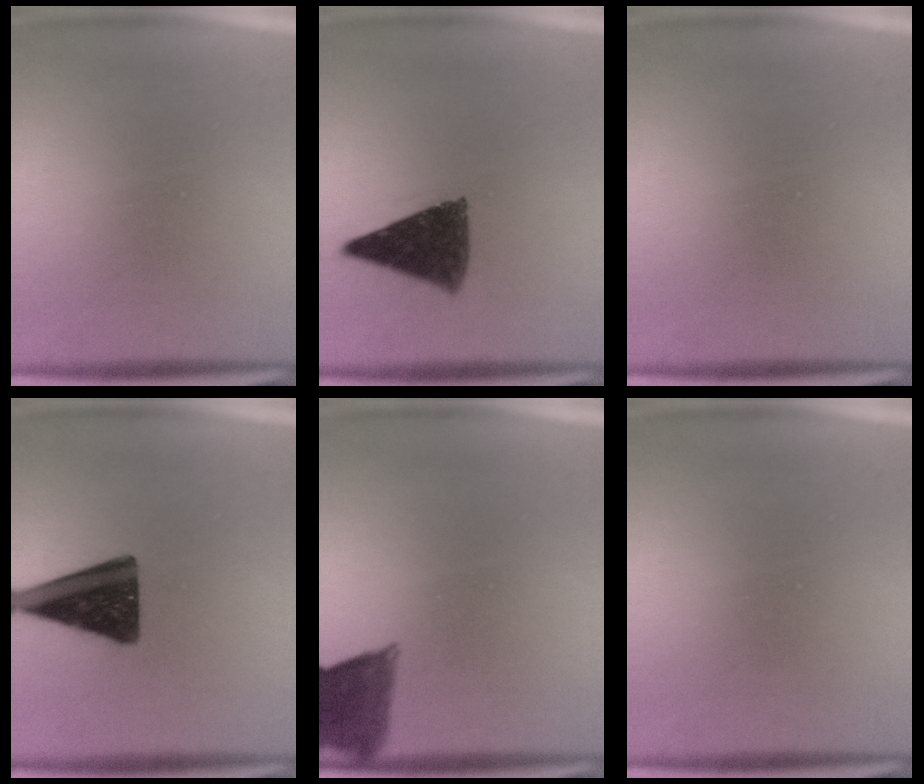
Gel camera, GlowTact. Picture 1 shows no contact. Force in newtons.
{"total": 10.1}
{"total": 0.0}
{"total": 13.8}
{"total": 9.9}
{"total": 0.0}